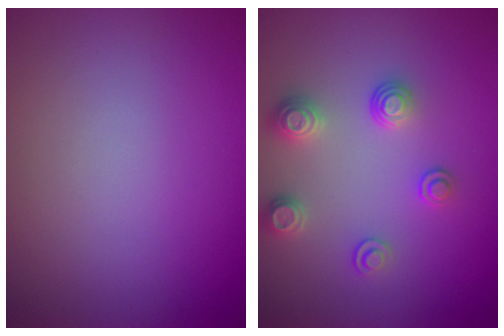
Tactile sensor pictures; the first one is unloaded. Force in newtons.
{"total": 2.6, "press": 2.6, "slide": 0.5}